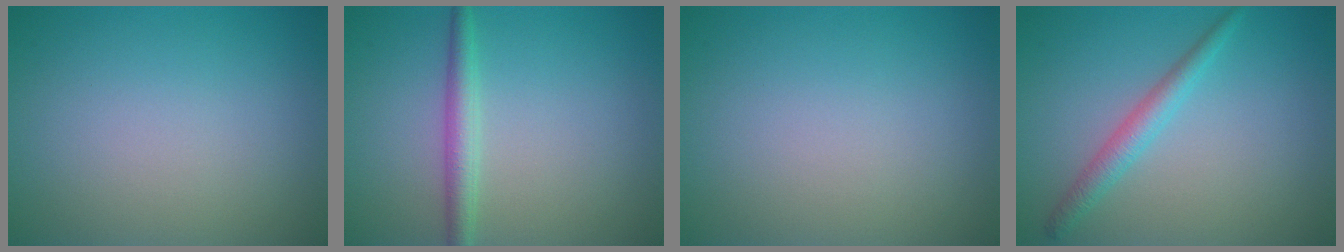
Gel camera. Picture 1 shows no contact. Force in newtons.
{"total": 2.3, "press": 2.3, "slide": 0.0}
{"total": 0.0}
{"total": 2.2, "press": 2.2, "slide": 0.1}